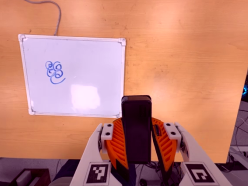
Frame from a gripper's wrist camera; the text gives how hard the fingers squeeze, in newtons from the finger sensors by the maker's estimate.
{"total": 9.8, "left": 8.1, "right": 11.5}